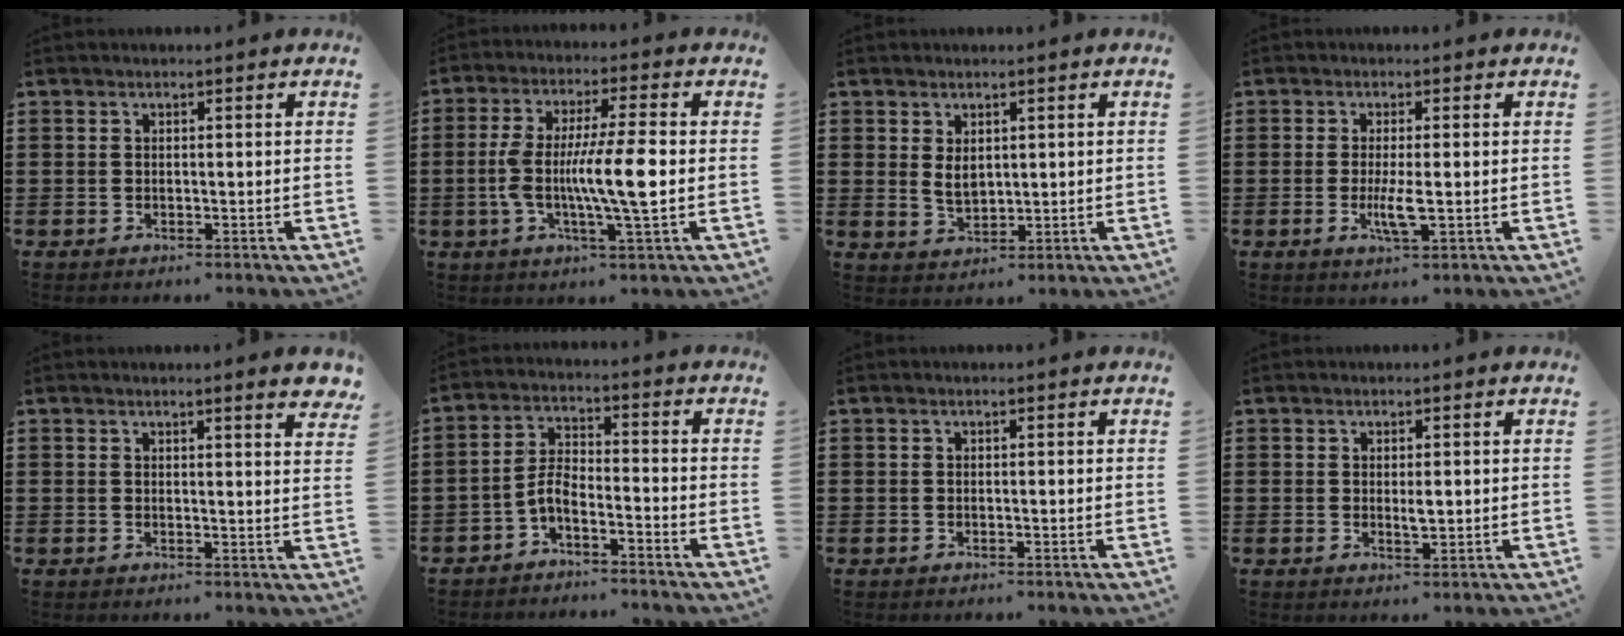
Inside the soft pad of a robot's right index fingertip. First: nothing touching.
{"total": 10.0, "force": [-1.2, 1.0, 9.8], "torque": [-0.191, -0.008, -0.029]}
{"total": 2.9, "force": [1.0, 1.8, 2.0], "torque": [-0.035, 0.002, 0.018]}
{"total": 3.9, "force": [-0.7, 0.5, 3.8], "torque": [-0.081, -0.009, -0.017]}
{"total": 2.8, "force": [2.3, 0.0, 1.7], "torque": [-0.031, -0.004, 0.040]}
{"total": 3.9, "force": [-3.1, 1.1, 2.2], "torque": [-0.057, 0.002, -0.068]}
{"total": 0.0}
{"total": 1.7, "force": [0.2, 0.6, 1.6], "torque": [-0.031, 0.002, 0.003]}